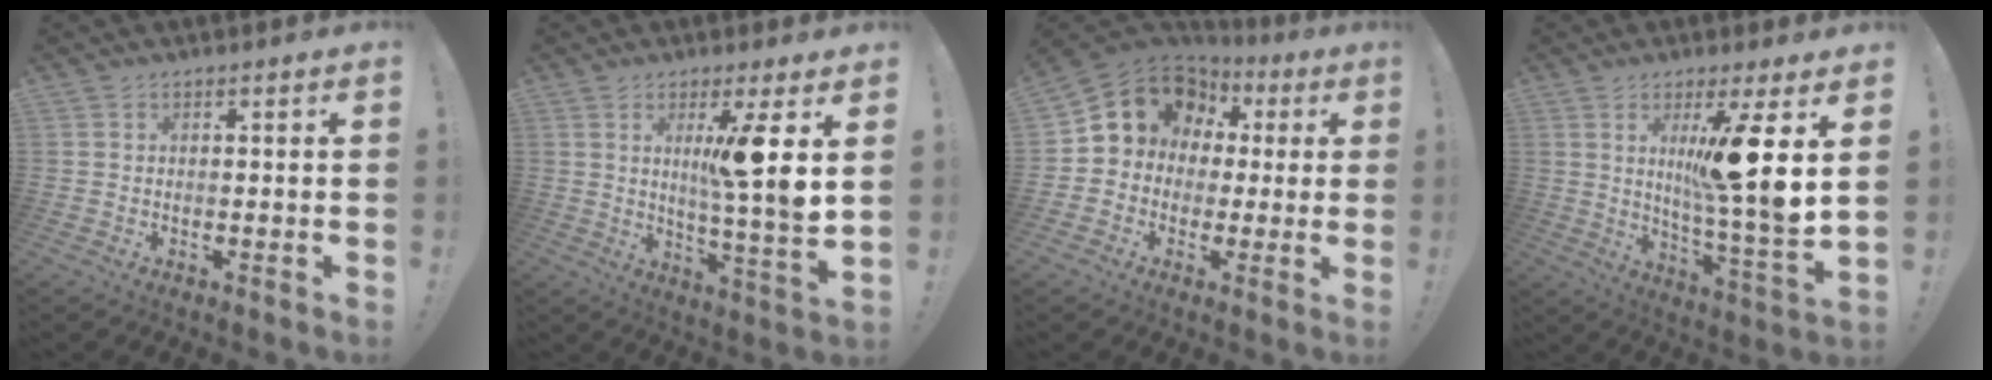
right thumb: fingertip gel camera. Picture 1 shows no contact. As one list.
[{"total": 11.4, "force": [3.8, -1.1, 10.7], "torque": [-0.161, -0.033, 0.042]}, {"total": 10.9, "force": [3.1, 9.6, 4.2], "torque": [-0.060, -0.017, 0.066]}, {"total": 14.4, "force": [4.8, -0.2, 13.6], "torque": [-0.207, -0.040, 0.053]}]